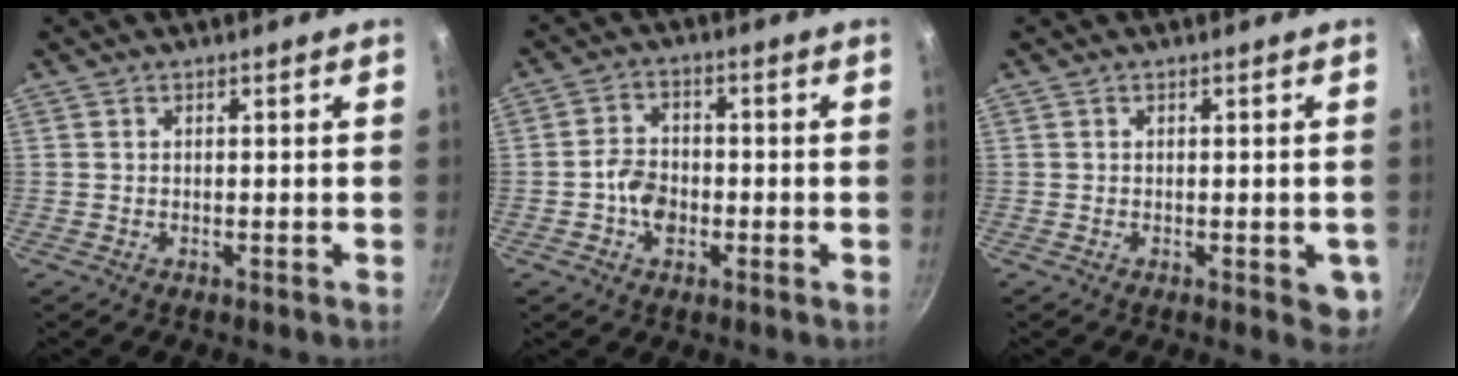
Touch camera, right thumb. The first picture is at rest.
{"total": 5.9, "force": [-1.6, 4.3, 3.7], "torque": [-0.049, 0.019, -0.034]}
{"total": 4.3, "force": [-0.9, 2.0, 3.7], "torque": [-0.027, -0.002, -0.010]}